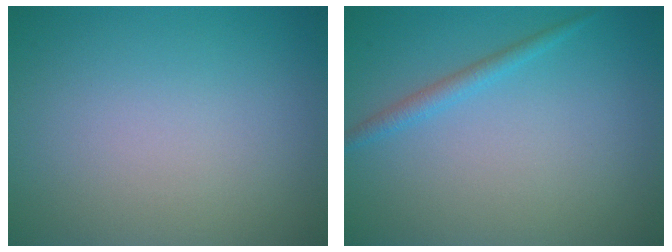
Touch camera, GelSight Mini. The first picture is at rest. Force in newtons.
{"total": 1.4, "press": 1.4, "slide": 0.1}